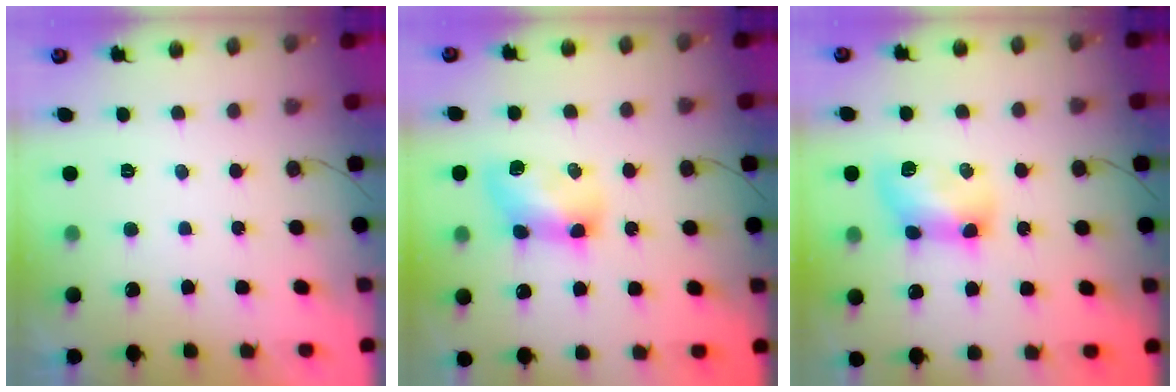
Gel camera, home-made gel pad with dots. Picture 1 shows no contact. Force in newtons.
{"total": 10.4, "press": 10.4, "slide": 0.2}
{"total": 10.3, "press": 10.2, "slide": 0.8}